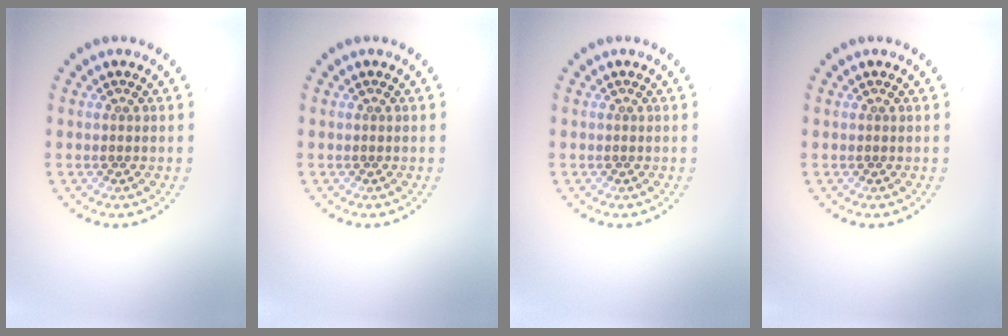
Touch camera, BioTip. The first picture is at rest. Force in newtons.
{"total": 0.0}
{"total": 0.0}
{"total": 0.0}